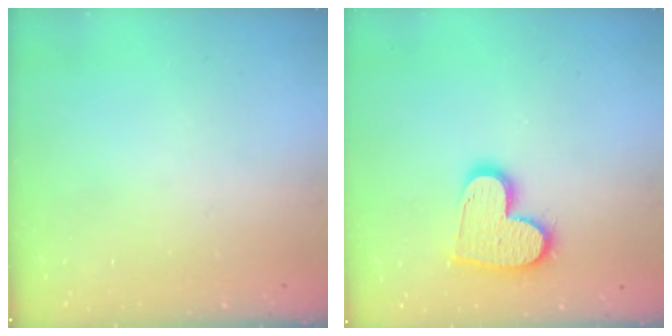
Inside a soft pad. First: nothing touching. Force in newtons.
{"total": 14.8, "press": 14.8, "slide": 1.1}